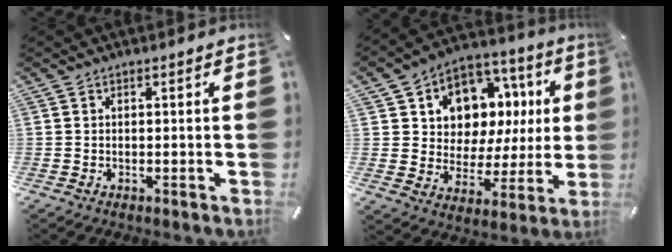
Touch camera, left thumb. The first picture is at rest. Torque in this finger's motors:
{"motor_torque": [2.46, 2.54, 1.16, -1.03, 0.15]}